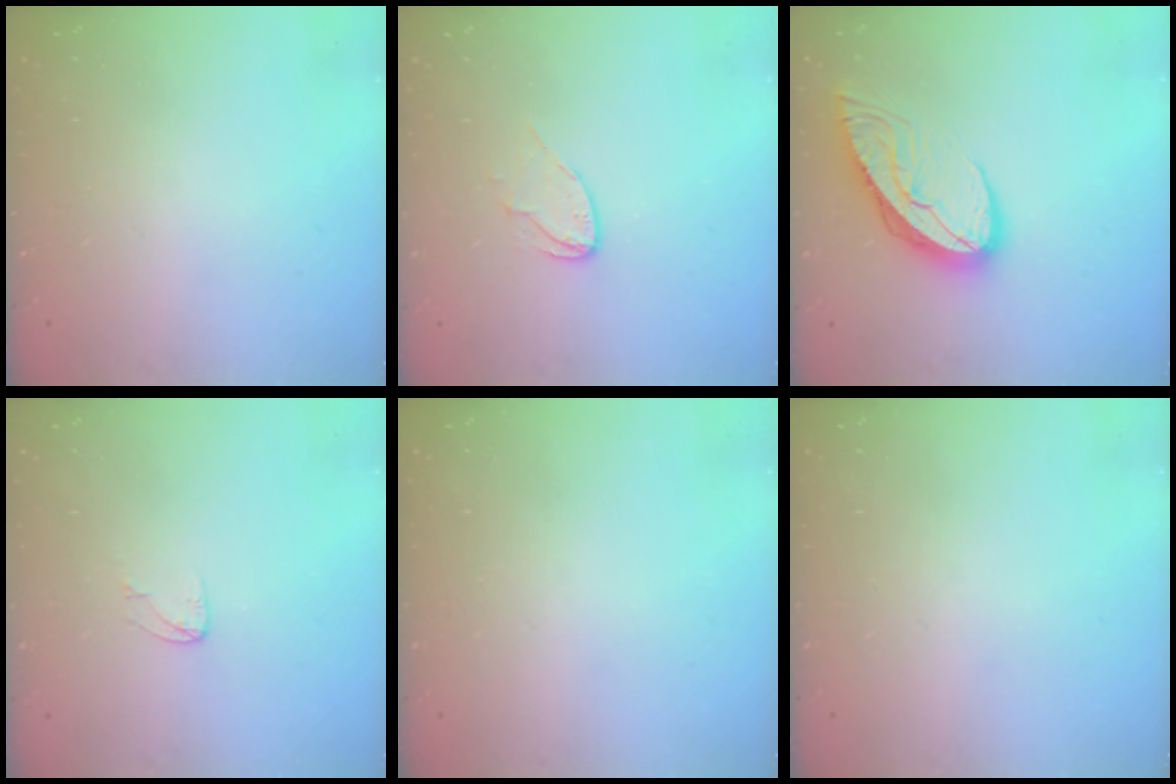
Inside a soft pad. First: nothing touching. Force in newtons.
{"total": 6.3, "press": 6.3, "slide": 0.6}
{"total": 10.9, "press": 10.8, "slide": 1.2}
{"total": 3.9, "press": 3.8, "slide": 0.2}
{"total": 0.0}
{"total": 0.0}